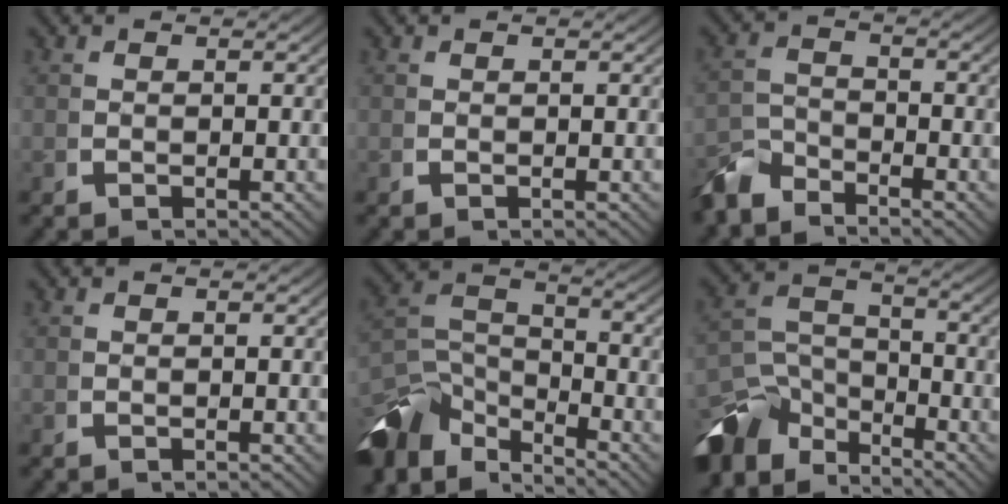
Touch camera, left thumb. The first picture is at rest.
{"total": 0.0}
{"total": 3.7, "force": [-3.3, 1.6, 0.9], "torque": [-0.010, -0.012, -0.063]}
{"total": 0.0}
{"total": 9.9, "force": [-3.9, 6.4, 6.5], "torque": [-0.138, -0.041, -0.055]}
{"total": 10.0, "force": [-4.8, 6.5, 5.8], "torque": [-0.106, -0.041, -0.070]}